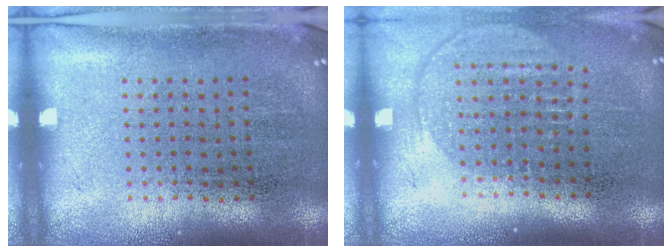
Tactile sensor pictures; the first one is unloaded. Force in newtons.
{"total": 1.5, "press": 1.3, "slide": 0.7}